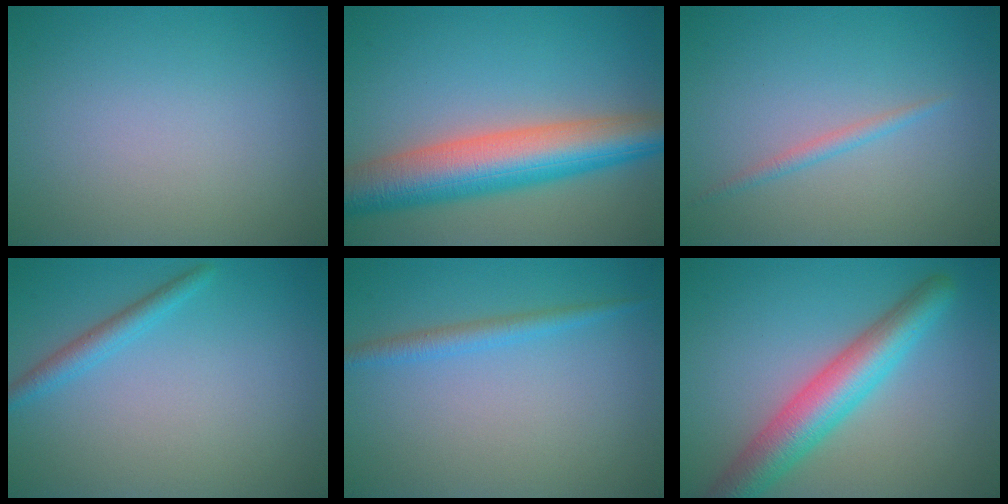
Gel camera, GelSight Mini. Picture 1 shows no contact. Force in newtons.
{"total": 9.3, "press": 9.3, "slide": 0.5}
{"total": 1.1, "press": 1.1, "slide": 0.0}
{"total": 1.9, "press": 1.9, "slide": 0.1}
{"total": 1.8, "press": 1.8, "slide": 0.1}
{"total": 6.4, "press": 6.4, "slide": 0.3}